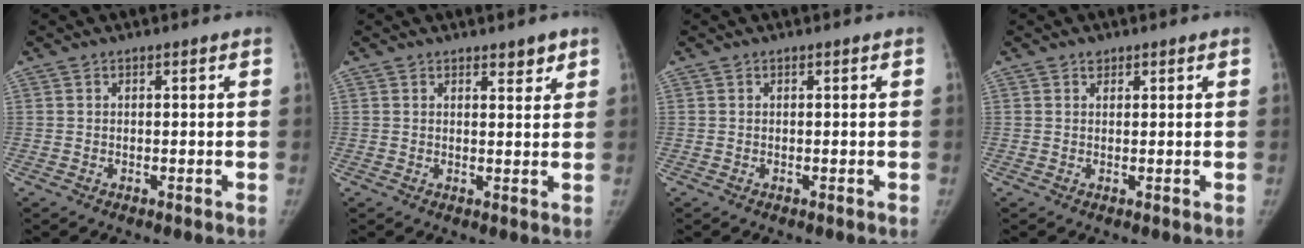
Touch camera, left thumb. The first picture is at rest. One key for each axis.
{"total": 2.8, "fx": 2.1, "fy": 1.2, "fz": 1.5, "tx": -0.007, "ty": -0.013, "tz": 0.029}
{"total": 0.0}
{"total": 1.1, "fx": 0.7, "fy": 0.7, "fz": 0.3, "tx": 0.003, "ty": -0.005, "tz": 0.010}